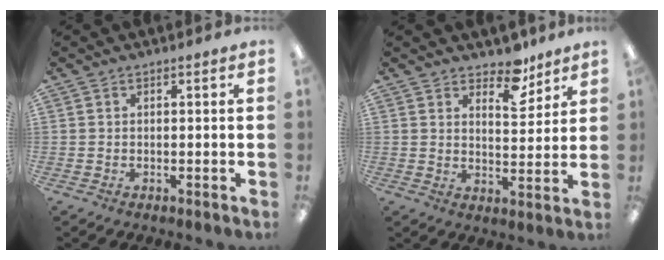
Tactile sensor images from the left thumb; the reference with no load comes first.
{"total": 8.2, "force": [6.7, 3.5, 3.1], "torque": [-0.034, -0.044, 0.116]}